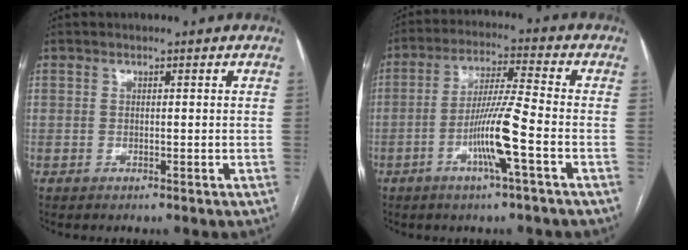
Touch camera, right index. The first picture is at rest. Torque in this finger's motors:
{"motor_torque": [1.39, -0.45, 0.73, 0.13]}